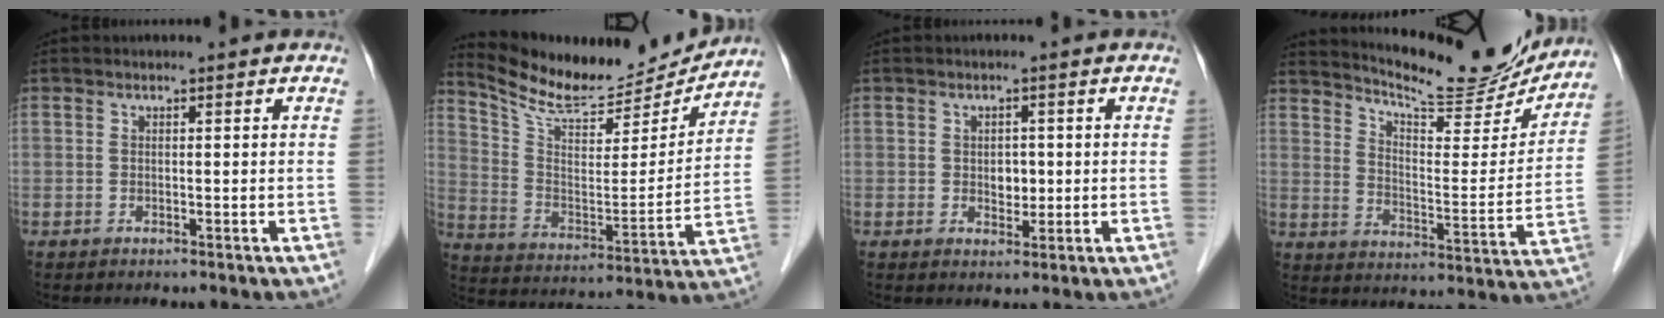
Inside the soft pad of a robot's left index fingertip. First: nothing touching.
{"total": 16.6, "force": [16.0, 3.0, 3.6], "torque": [-0.074, -0.026, 0.256]}
{"total": 2.5, "force": [0.0, 1.8, 1.7], "torque": [-0.025, 0.001, 0.004]}
{"total": 18.7, "force": [17.5, 2.2, 6.4], "torque": [-0.104, -0.040, 0.242]}